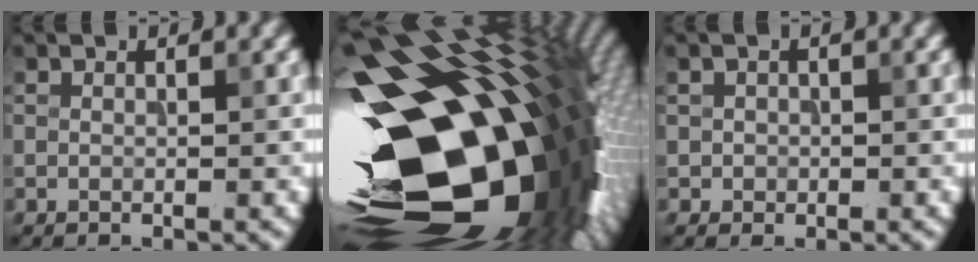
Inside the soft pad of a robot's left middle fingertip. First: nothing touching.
{"total": 21.7, "force": [-3.7, 12.2, 17.6], "torque": [-0.258, -0.005, -0.080]}
{"total": 0.9, "force": [0.0, 0.9, 0.1], "torque": [0.006, -0.003, -0.002]}